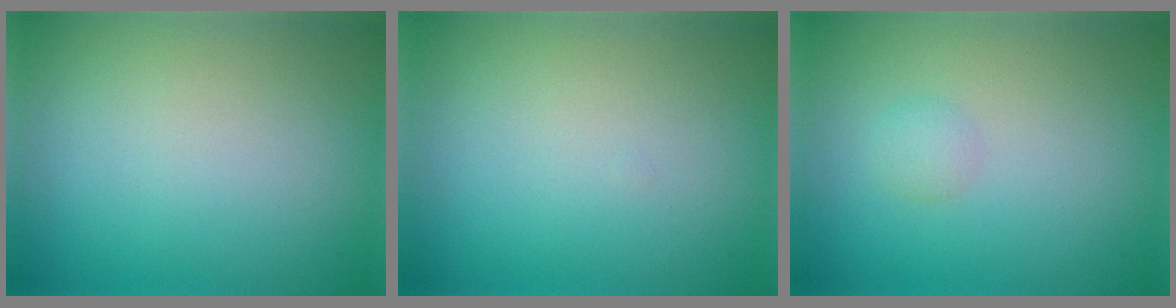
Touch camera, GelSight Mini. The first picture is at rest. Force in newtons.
{"total": 0.0}
{"total": 1.0, "press": 1.0, "slide": 0.1}